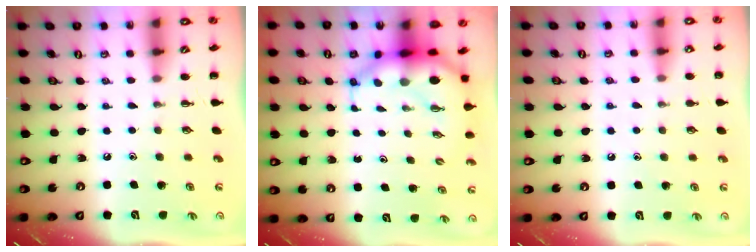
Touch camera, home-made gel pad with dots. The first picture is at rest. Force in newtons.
{"total": 7.4, "press": 7.1, "slide": 2.3}
{"total": 6.8, "press": 6.6, "slide": 1.5}